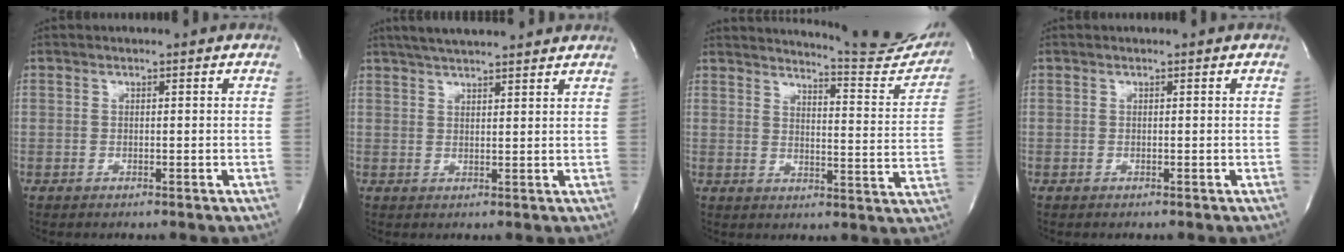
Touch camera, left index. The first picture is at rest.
{"total": 10.3, "force": [9.2, 1.0, 4.7], "torque": [-0.079, 0.027, 0.125]}
{"total": 17.2, "force": [16.7, 0.8, 4.2], "torque": [-0.062, -0.103, 0.187]}
{"total": 0.0}